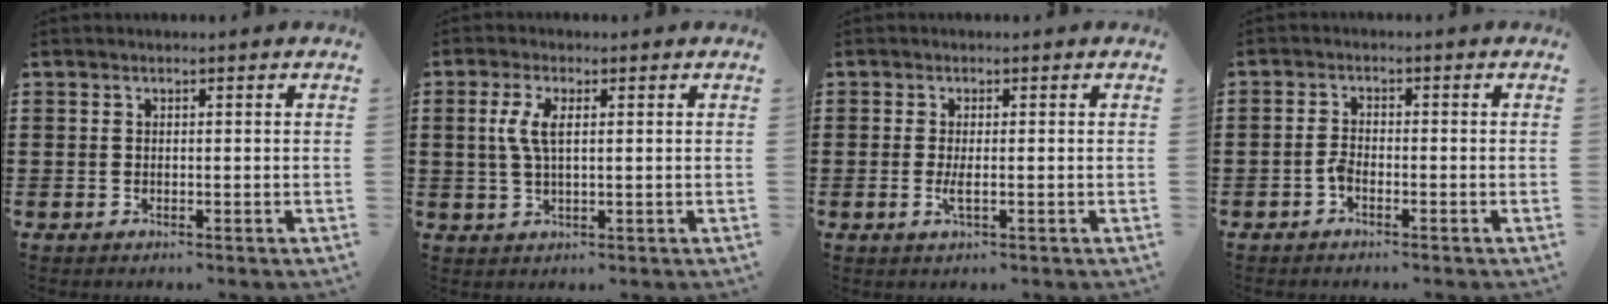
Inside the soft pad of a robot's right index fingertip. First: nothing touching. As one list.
[{"total": 4.2, "force": [0.8, 1.6, 3.8], "torque": [-0.092, 0.002, 0.006]}, {"total": 2.2, "force": [-0.5, 0.4, 2.1], "torque": [-0.045, -0.005, -0.011]}, {"total": 1.7, "force": [-1.1, 0.6, 1.1], "torque": [-0.031, -0.002, -0.023]}]